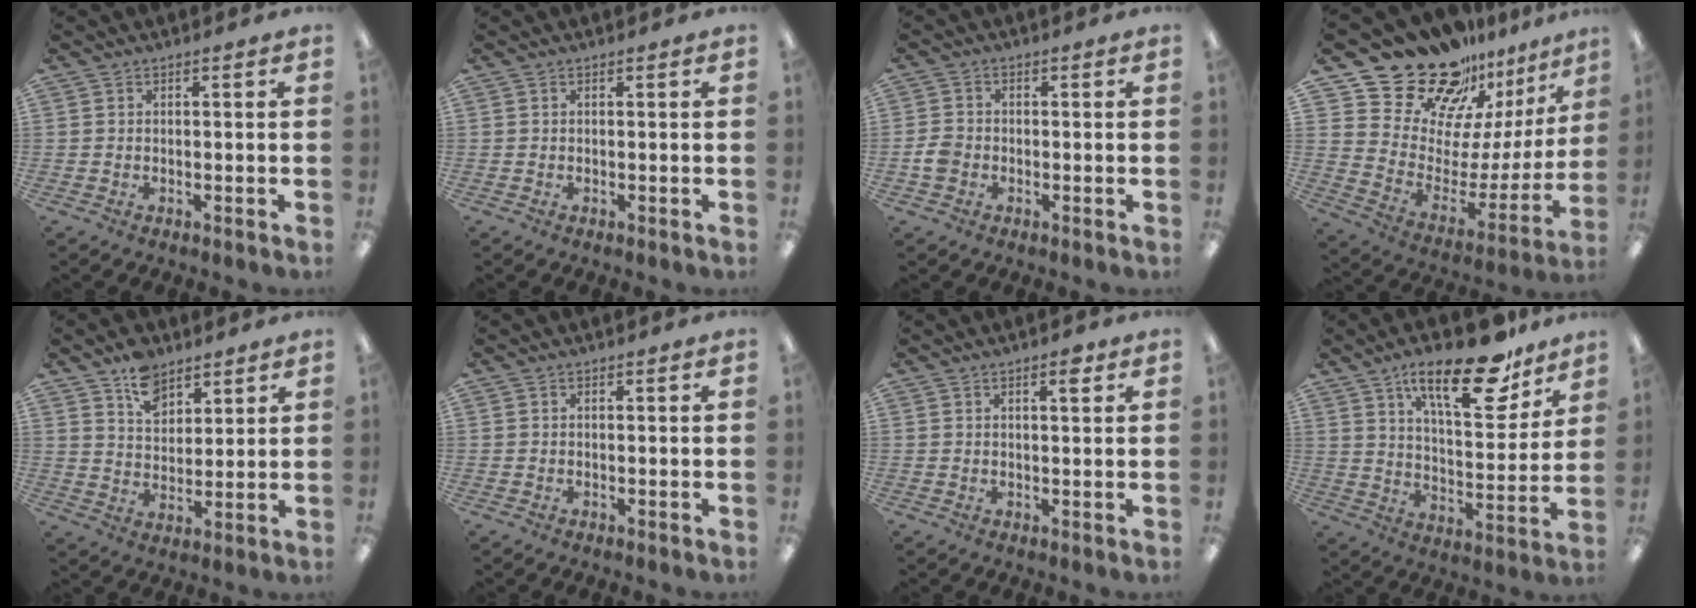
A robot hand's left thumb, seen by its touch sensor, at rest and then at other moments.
{"total": 0.0}
{"total": 3.5, "force": [-1.1, 2.9, 1.7], "torque": [-0.033, 0.007, -0.022]}
{"total": 24.3, "force": [20.0, 11.2, 8.1], "torque": [-0.137, -0.143, 0.372]}
{"total": 8.9, "force": [6.3, 5.4, 3.0], "torque": [-0.043, -0.034, 0.116]}
{"total": 0.0}
{"total": 2.6, "force": [1.6, 0.7, 1.9], "torque": [-0.026, -0.004, 0.024]}
{"total": 21.5, "force": [14.3, 7.9, 14.1], "torque": [-0.211, -0.078, 0.232]}